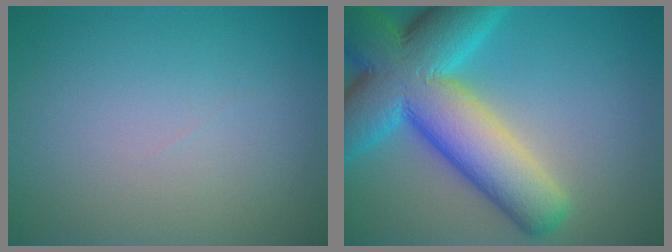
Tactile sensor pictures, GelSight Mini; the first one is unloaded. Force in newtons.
{"total": 13.8, "press": 13.8, "slide": 0.6}